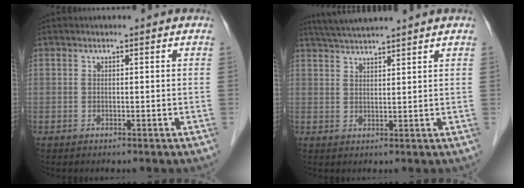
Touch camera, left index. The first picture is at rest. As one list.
[{"total": 6.1, "force": [5.5, -0.7, 2.3], "torque": [-0.047, 0.025, 0.099]}]